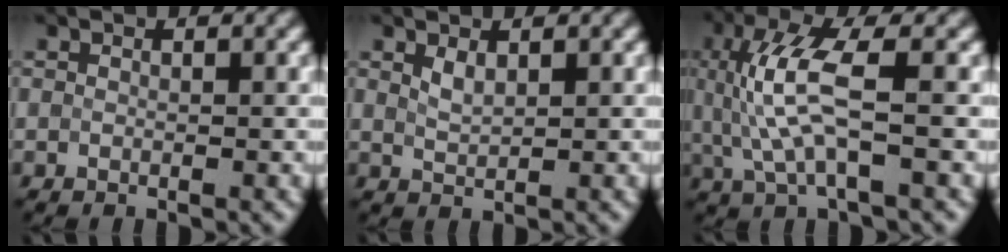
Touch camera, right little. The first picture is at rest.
{"total": 1.3, "force": [0.9, 0.5, 0.9], "torque": [-0.023, 0.001, 0.022]}
{"total": 6.3, "force": [0.6, 1.8, 6.0], "torque": [-0.145, -0.002, 0.015]}